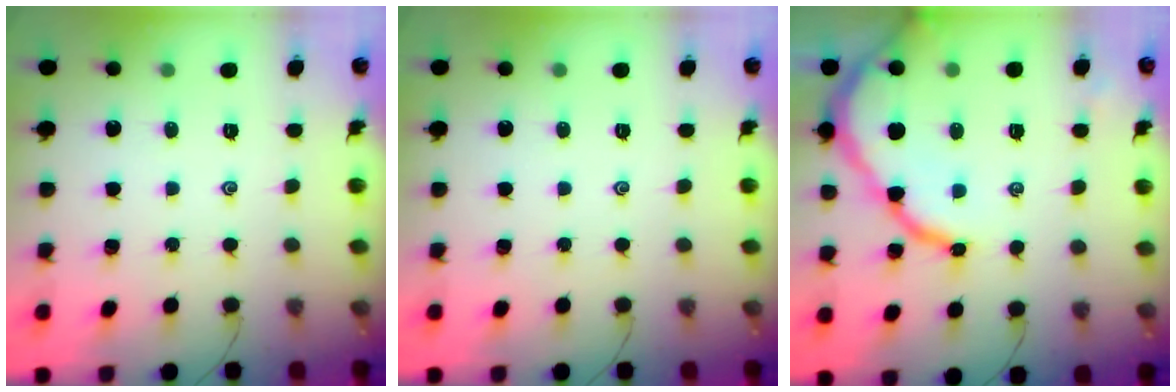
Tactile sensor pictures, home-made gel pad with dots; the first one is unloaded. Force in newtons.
{"total": 0.0}
{"total": 11.9, "press": 11.8, "slide": 1.1}